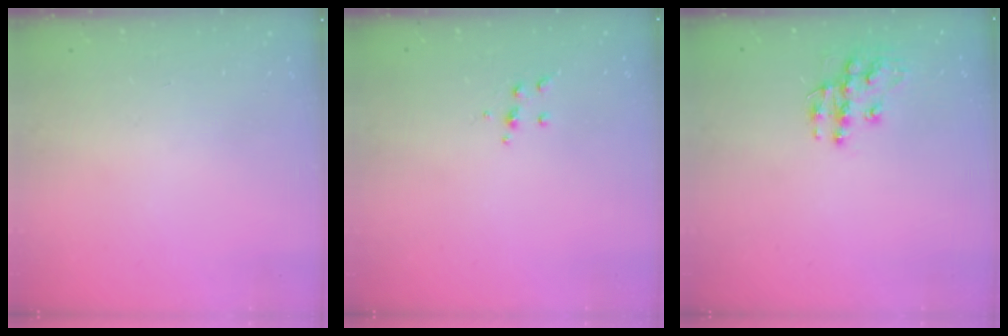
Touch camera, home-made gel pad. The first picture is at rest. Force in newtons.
{"total": 4.0, "press": 3.9, "slide": 0.9}
{"total": 10.0, "press": 10.0, "slide": 0.6}